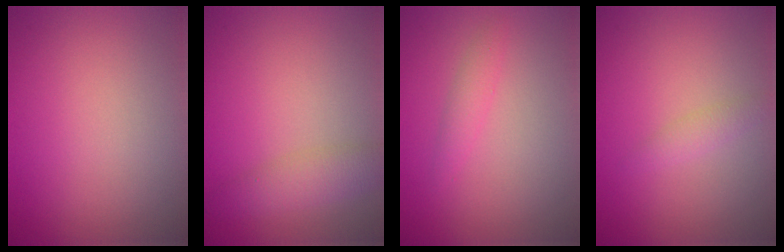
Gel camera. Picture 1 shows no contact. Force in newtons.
{"total": 2.8, "press": 2.8, "slide": 0.1}
{"total": 1.3, "press": 1.3, "slide": 0.1}
{"total": 1.2, "press": 1.2, "slide": 0.0}